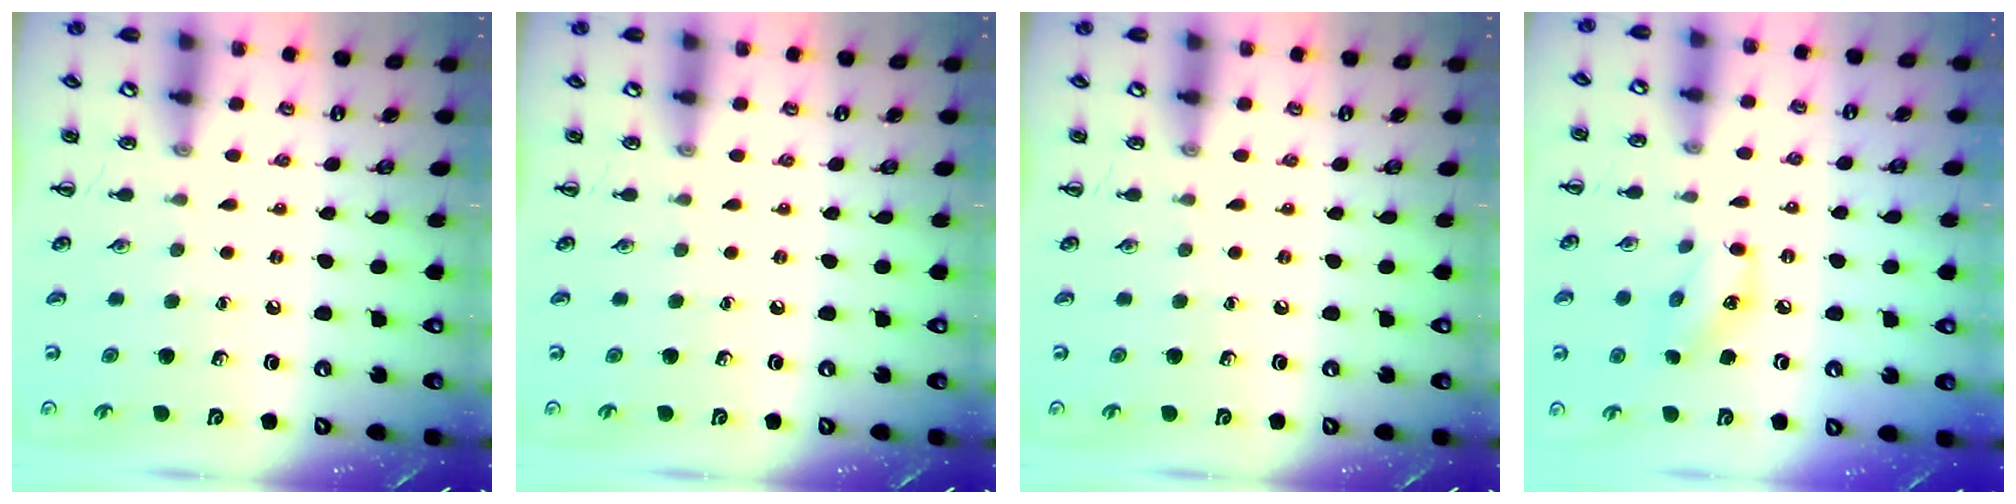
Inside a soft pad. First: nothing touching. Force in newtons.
{"total": 0.0}
{"total": 0.0}
{"total": 8.3, "press": 8.3, "slide": 0.4}